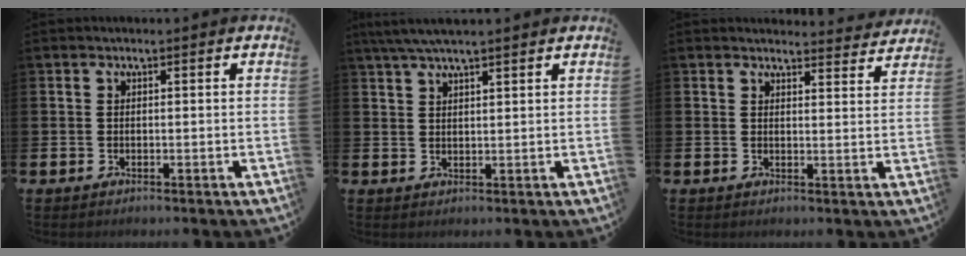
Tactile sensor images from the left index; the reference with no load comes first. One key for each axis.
{"total": 4.2, "fx": 3.6, "fy": 0.5, "fz": 2.2, "tx": -0.047, "ty": -0.004, "tz": 0.065}
{"total": 3.2, "fx": 3.2, "fy": 0.3, "fz": 0.1, "tx": 0.013, "ty": -0.028, "tz": 0.052}